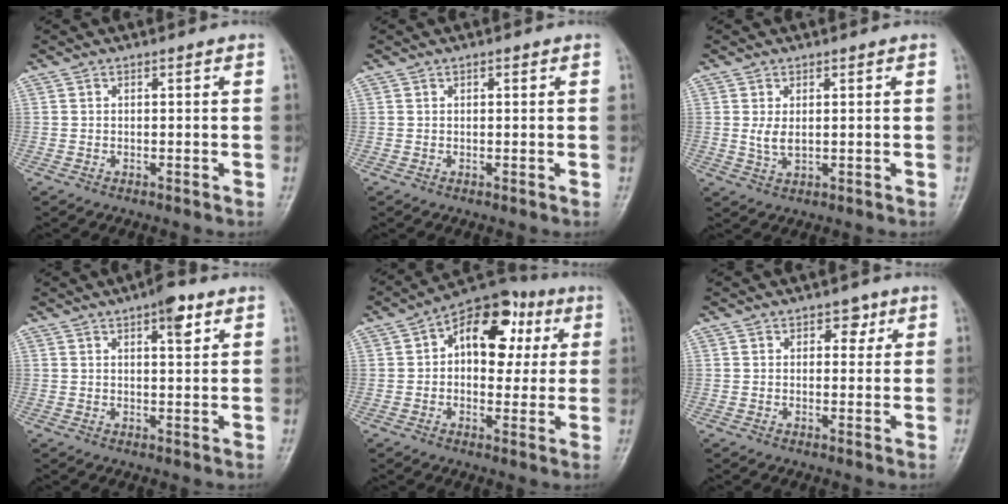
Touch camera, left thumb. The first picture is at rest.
{"total": 0.7, "force": [0.3, 0.4, 0.5], "torque": [-0.006, 0.000, 0.004]}
{"total": 3.1, "force": [0.4, 1.7, 2.6], "torque": [-0.052, -0.002, 0.014]}
{"total": 5.2, "force": [2.7, 1.9, 4.0], "torque": [-0.046, -0.008, 0.035]}
{"total": 14.8, "force": [3.6, 9.4, 10.9], "torque": [-0.107, 0.018, 0.045]}
{"total": 3.2, "force": [1.5, 2.2, 1.7], "torque": [0.003, -0.004, 0.016]}